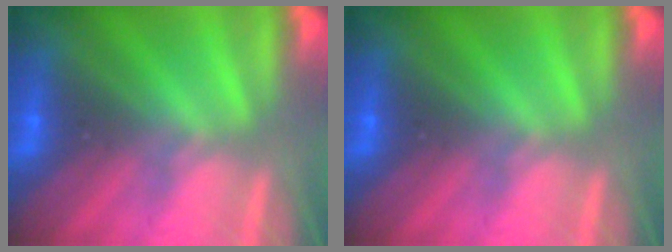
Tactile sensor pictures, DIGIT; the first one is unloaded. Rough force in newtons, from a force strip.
{"total": 0.0}